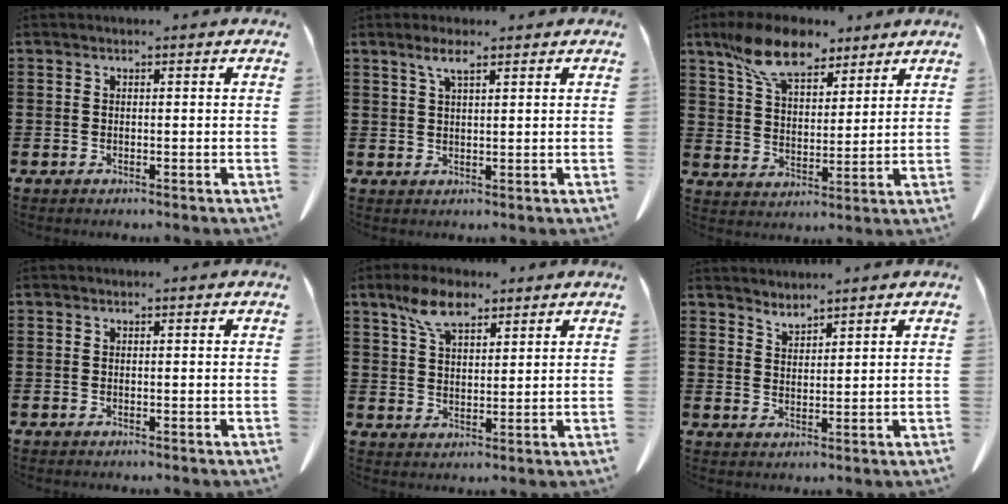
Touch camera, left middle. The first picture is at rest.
{"total": 3.3, "force": [2.1, 0.6, 2.5], "torque": [-0.053, 0.006, 0.035]}
{"total": 10.5, "force": [7.8, 4.3, 5.6], "torque": [-0.124, -0.011, 0.146]}
{"total": 0.0}
{"total": 7.0, "force": [4.6, 3.0, 4.2], "torque": [-0.095, 0.006, 0.085]}
{"total": 2.5, "force": [2.5, -0.1, -0.2], "torque": [-0.002, -0.008, 0.048]}